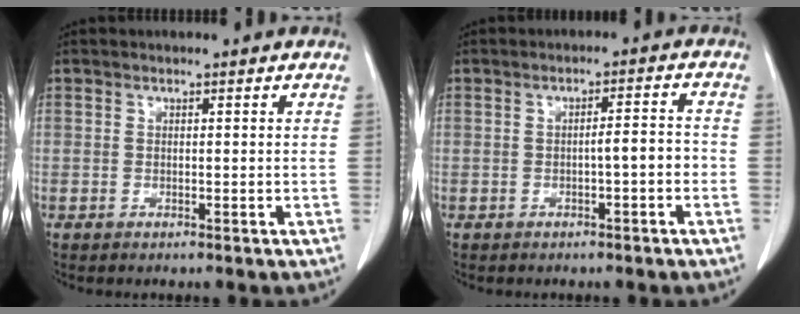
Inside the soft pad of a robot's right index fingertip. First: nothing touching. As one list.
[{"total": 3.1, "force": [-0.8, 0.5, 3.0], "torque": [-0.039, 0.011, -0.012]}]